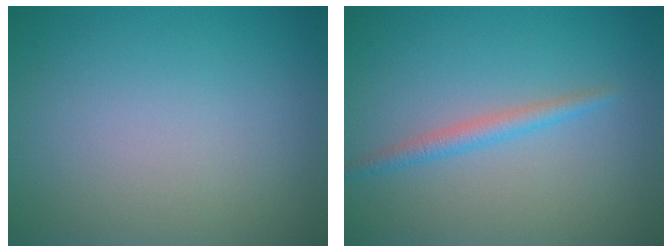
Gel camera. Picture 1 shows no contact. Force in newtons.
{"total": 1.7, "press": 1.7, "slide": 0.1}